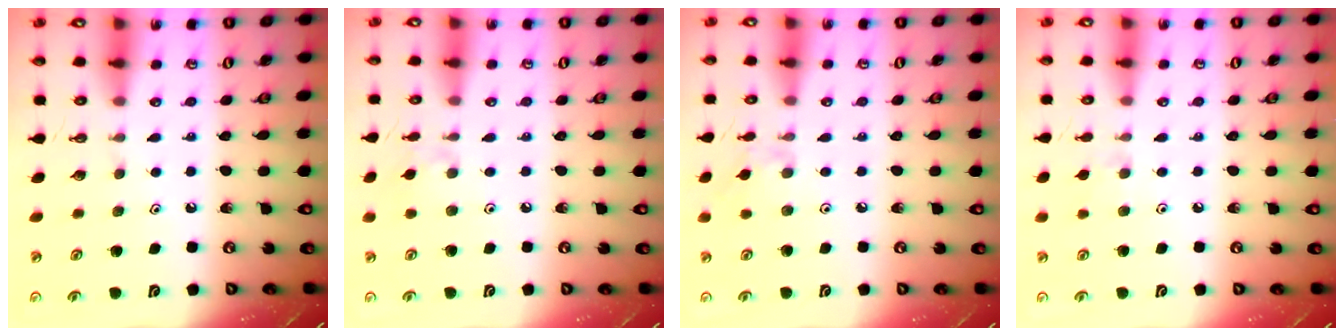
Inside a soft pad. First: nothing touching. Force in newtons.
{"total": 1.9, "press": 1.8, "slide": 0.4}
{"total": 3.1, "press": 3.0, "slide": 0.6}
{"total": 4.2, "press": 4.2, "slide": 0.6}